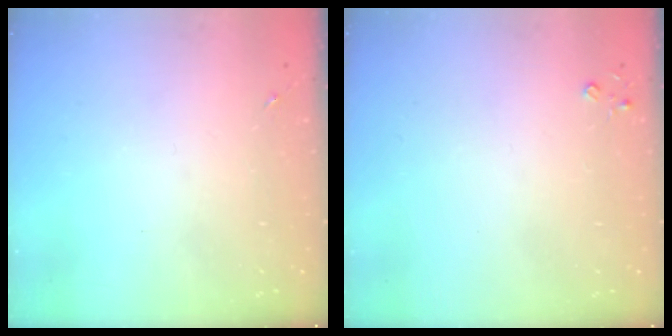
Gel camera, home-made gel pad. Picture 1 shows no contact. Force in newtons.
{"total": 2.3, "press": 2.3, "slide": 0.3}